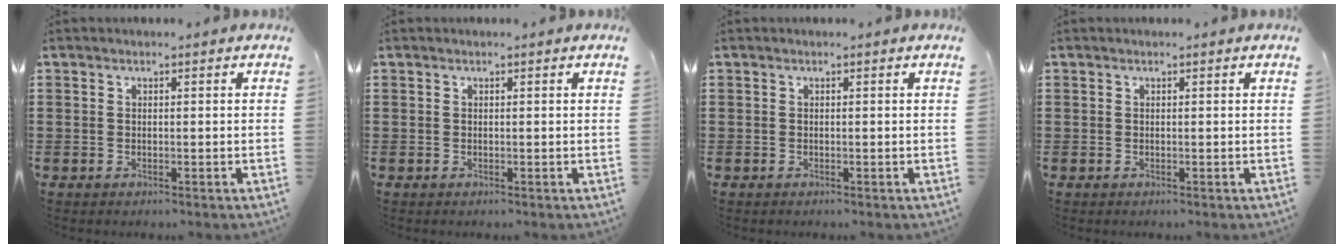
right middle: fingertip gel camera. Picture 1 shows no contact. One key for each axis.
{"total": 0.0}
{"total": 0.0}
{"total": 0.0}